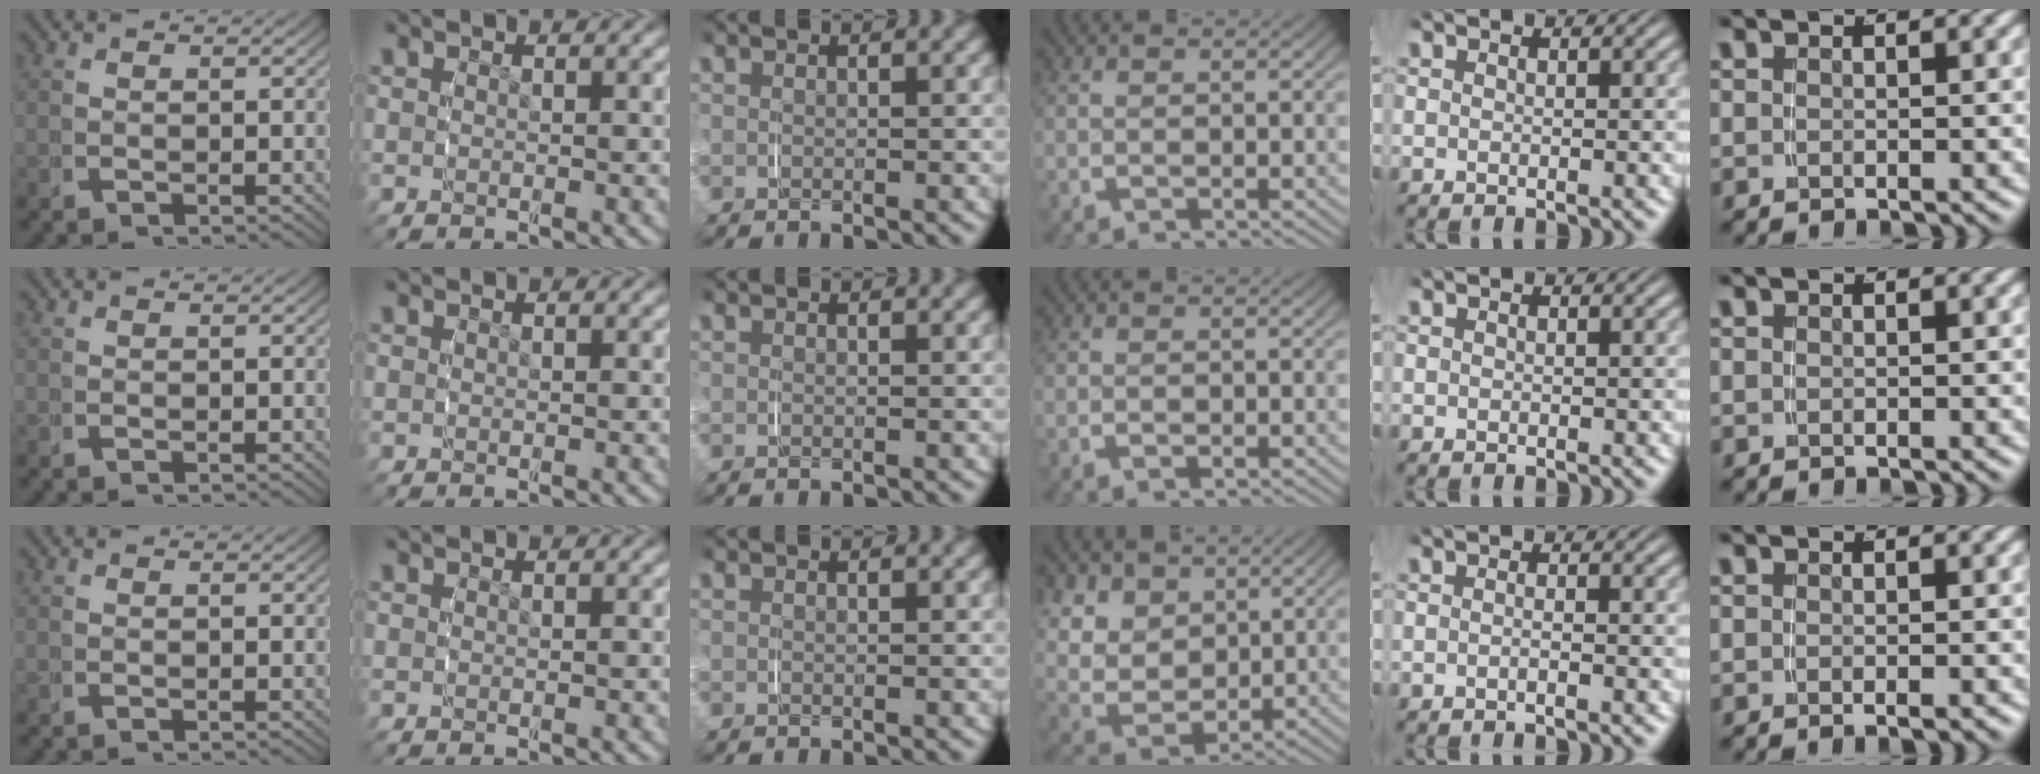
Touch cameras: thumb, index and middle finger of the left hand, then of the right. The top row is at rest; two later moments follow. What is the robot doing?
{"motion": "grasp_and_lifting", "object": "napkin"}